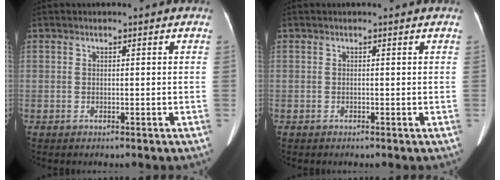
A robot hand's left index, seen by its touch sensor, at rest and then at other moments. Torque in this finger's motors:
{"motor_torque": [-0.07, -0.15, -0.09, -0.21]}